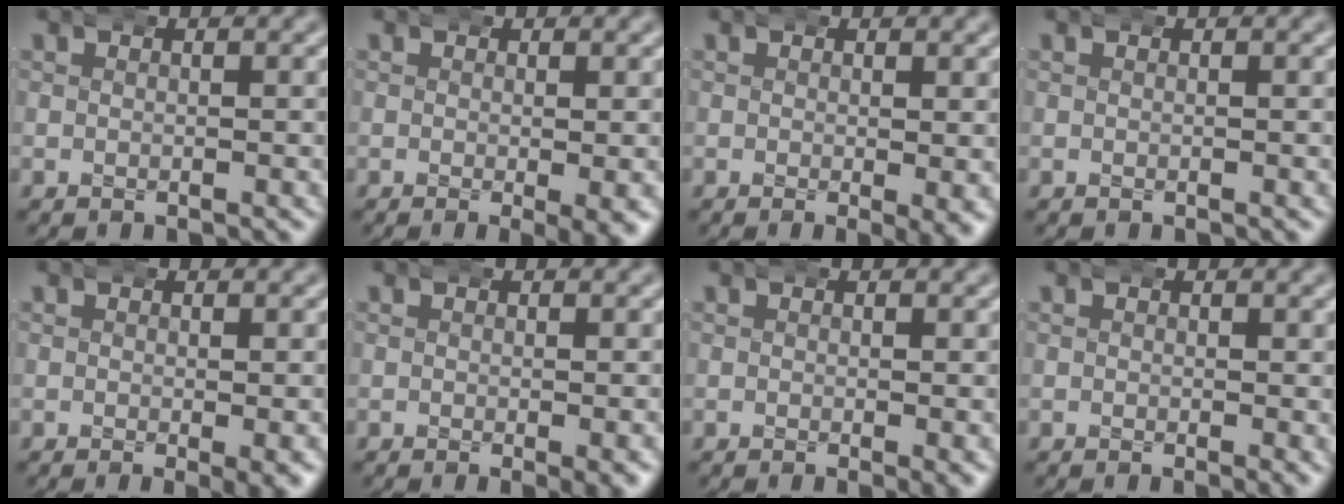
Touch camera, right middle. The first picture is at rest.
{"total": 2.1, "force": [-0.2, 0.0, 2.0], "torque": [-0.029, -0.005, -0.002]}
{"total": 1.7, "force": [0.1, 0.0, 1.7], "torque": [-0.024, -0.006, 0.004]}
{"total": 0.0}
{"total": 1.7, "force": [-0.1, 0.0, 1.7], "torque": [-0.023, -0.004, 0.000]}
{"total": 1.3, "force": [0.0, 0.0, 1.3], "torque": [-0.017, -0.001, -0.001]}
{"total": 1.0, "force": [0.1, 0.0, 1.0], "torque": [-0.013, -0.001, 0.002]}
{"total": 0.9, "force": [0.3, 0.0, 0.8], "torque": [-0.009, -0.001, 0.004]}